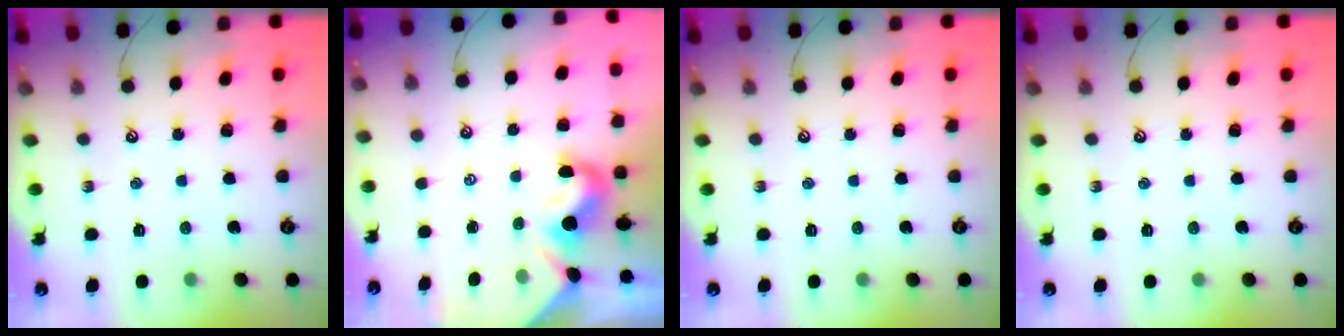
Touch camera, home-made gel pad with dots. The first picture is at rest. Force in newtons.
{"total": 1.9, "press": 1.9, "slide": 0.6}
{"total": 0.0}
{"total": 0.0}